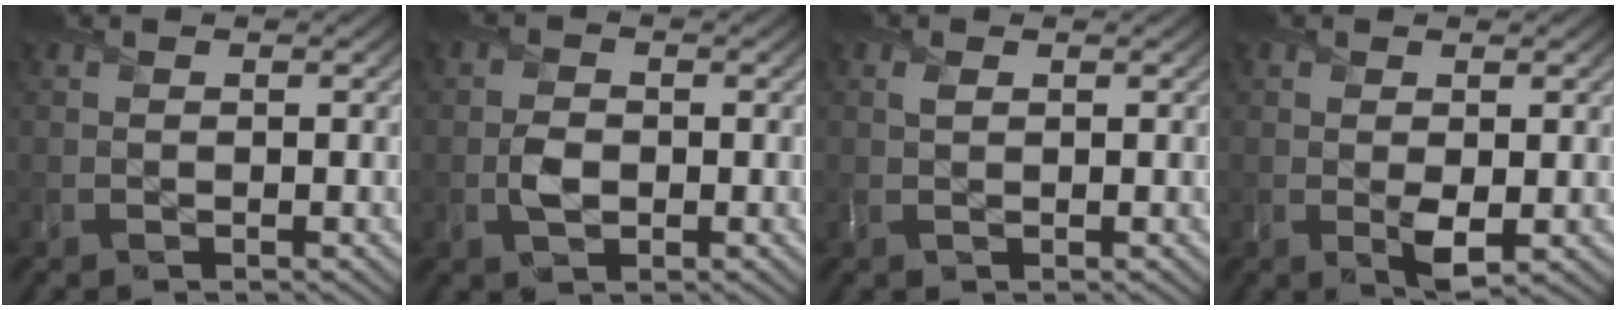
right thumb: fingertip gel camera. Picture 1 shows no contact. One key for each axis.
{"total": 2.2, "fx": -0.4, "fy": 1.7, "fz": 1.3, "tx": -0.029, "ty": -0.004, "tz": -0.010}
{"total": 0.8, "fx": 0.5, "fy": 0.4, "fz": 0.4, "tx": -0.010, "ty": 0.001, "tz": 0.009}
{"total": 2.0, "fx": -0.1, "fy": 1.1, "fz": 1.7, "tx": -0.033, "ty": -0.008, "tz": 0.004}